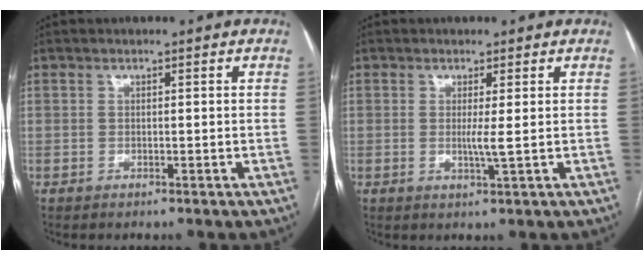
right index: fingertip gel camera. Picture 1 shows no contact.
{"total": 2.2, "force": [0.1, -0.4, 2.2], "torque": [-0.041, -0.005, 0.001]}